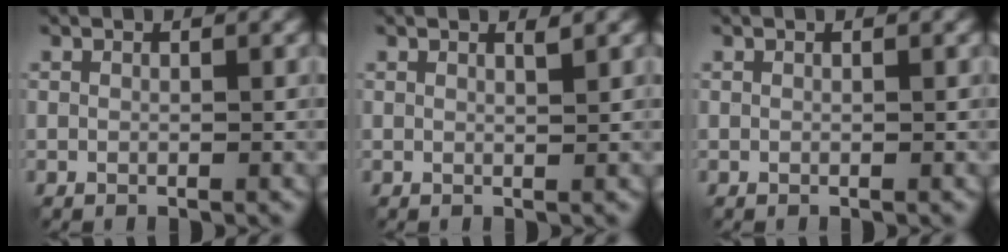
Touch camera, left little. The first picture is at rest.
{"total": 0.8, "force": [0.6, 0.1, 0.5], "torque": [-0.004, 0.001, 0.008]}
{"total": 0.0}